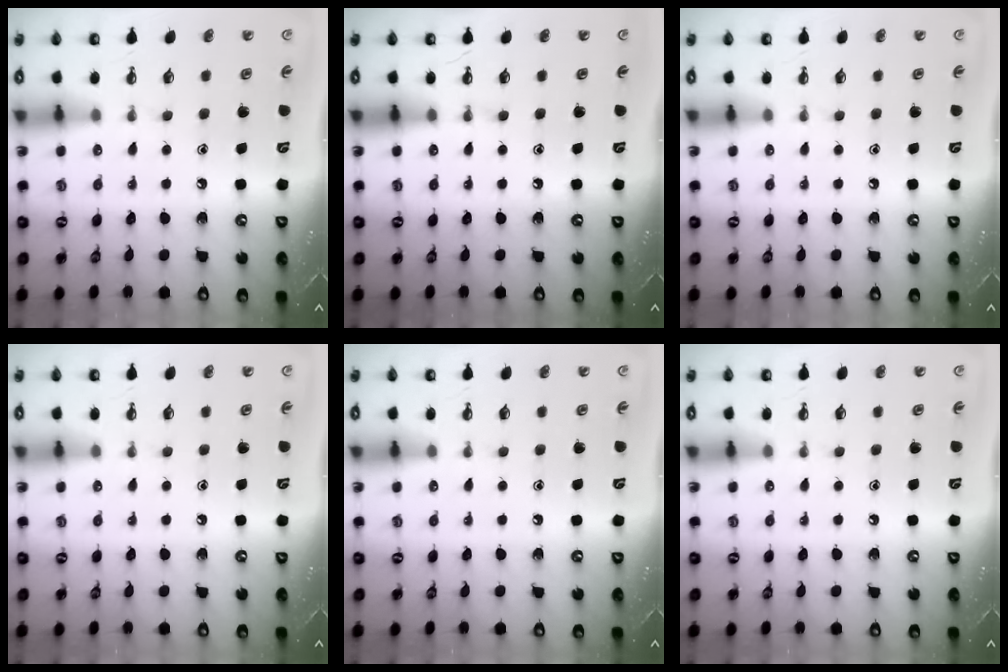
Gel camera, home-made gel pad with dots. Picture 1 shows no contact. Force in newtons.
{"total": 0.0}
{"total": 0.0}
{"total": 0.0}
{"total": 0.0}
{"total": 0.0}